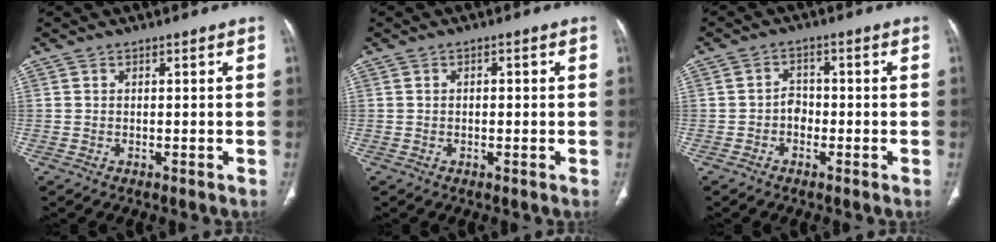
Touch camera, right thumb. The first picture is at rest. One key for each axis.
{"total": 1.2, "fx": 0.1, "fy": 0.6, "fz": 1.0, "tx": -0.018, "ty": 0.005, "tz": 0.001}
{"total": 2.8, "fx": -1.0, "fy": 2.2, "fz": 1.4, "tx": -0.007, "ty": 0.011, "tz": -0.024}